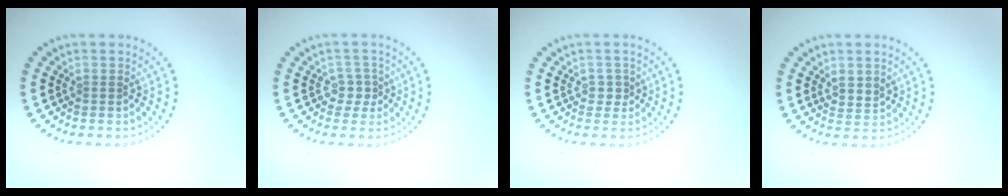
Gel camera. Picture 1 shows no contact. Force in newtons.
{"total": 1.6, "press": 1.4, "slide": 0.9}
{"total": 1.1, "press": 0.9, "slide": 0.5}
{"total": 1.6, "press": 1.3, "slide": 1.0}